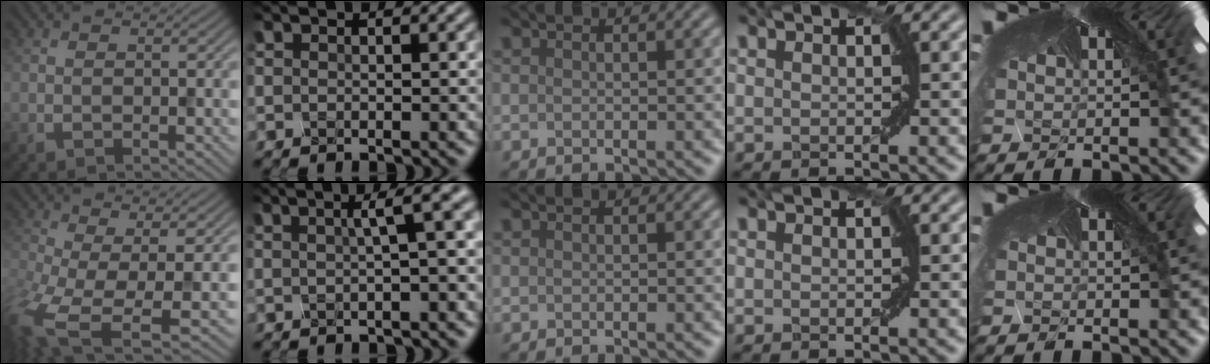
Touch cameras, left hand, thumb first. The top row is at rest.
{"thumb": {"total": 9.4, "force": [-3.7, 3.8, 7.7], "torque": [-0.190, -0.048, -0.049]}, "index": {"total": 3.2, "force": [0.2, 0.4, 3.2], "torque": [-0.034, 0.018, 0.018]}, "little": {"total": 0.7, "force": [-0.4, -0.4, -0.4], "torque": [0.013, -0.002, -0.005]}}